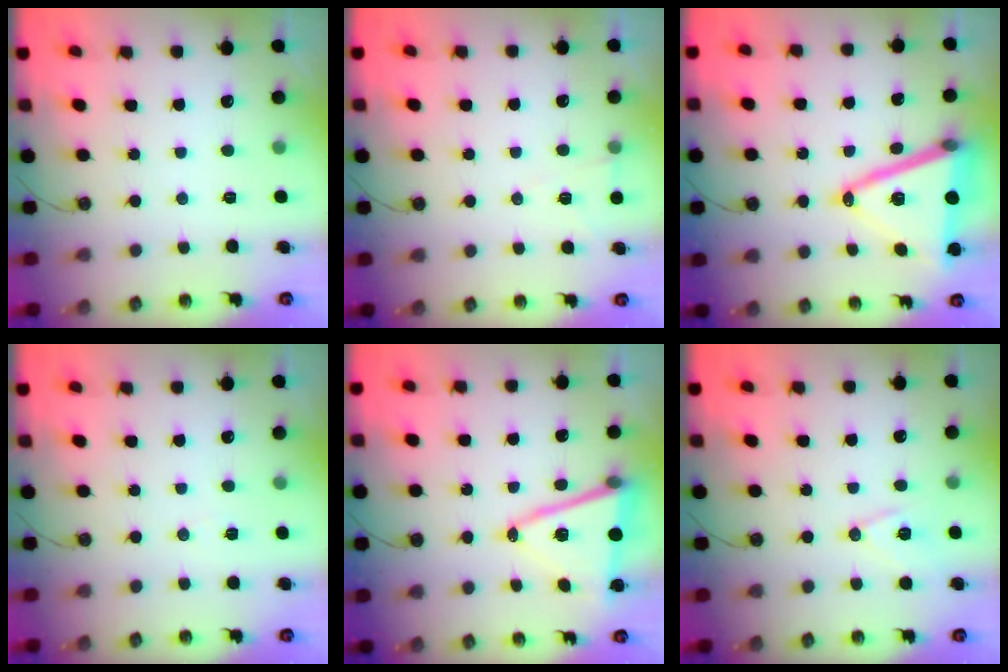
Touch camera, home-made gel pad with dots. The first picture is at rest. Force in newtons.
{"total": 5.9, "press": 4.0, "slide": 4.4}
{"total": 19.9, "press": 19.5, "slide": 3.8}
{"total": 4.3, "press": 3.2, "slide": 2.8}
{"total": 14.3, "press": 13.8, "slide": 3.7}
{"total": 10.0, "press": 9.3, "slide": 3.7}